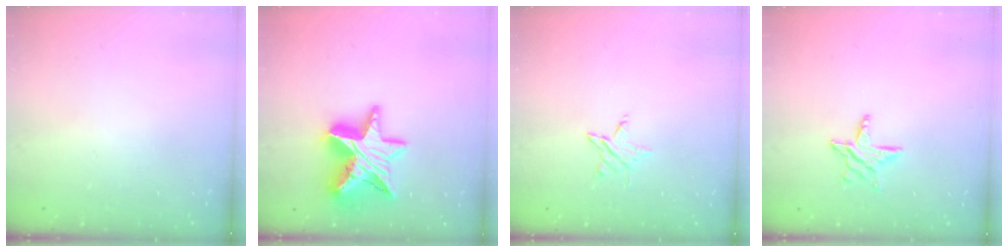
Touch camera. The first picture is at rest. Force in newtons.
{"total": 17.2, "press": 17.1, "slide": 1.2}
{"total": 3.9, "press": 3.9, "slide": 0.3}
{"total": 7.4, "press": 7.4, "slide": 0.6}